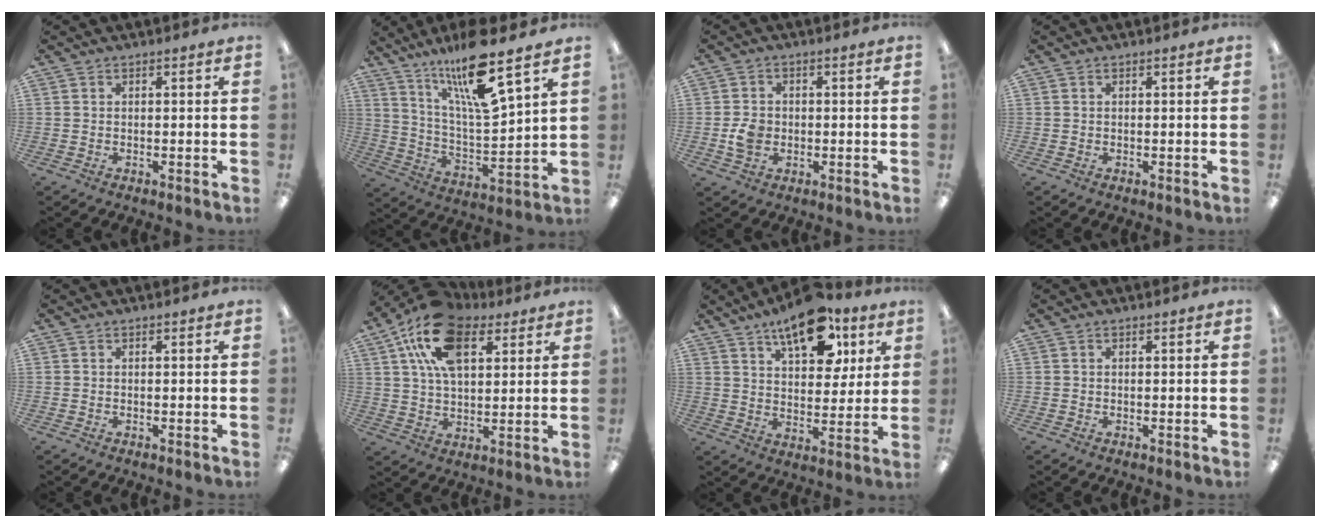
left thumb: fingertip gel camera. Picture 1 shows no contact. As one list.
[{"total": 16.7, "force": [12.3, 2.7, 11.0], "torque": [-0.205, -0.070, 0.202]}, {"total": 4.5, "force": [-0.7, 3.6, 2.6], "torque": [-0.043, 0.002, -0.014]}, {"total": 0.0}, {"total": 0.0}, {"total": 18.3, "force": [9.0, 10.3, 12.2], "torque": [-0.237, -0.011, 0.158]}, {"total": 16.5, "force": [10.0, 8.2, 10.2], "torque": [-0.139, -0.044, 0.169]}, {"total": 0.0}]